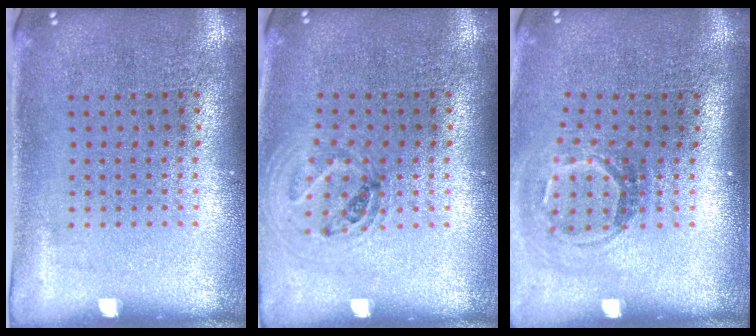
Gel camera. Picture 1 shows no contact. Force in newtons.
{"total": 1.0, "press": 1.0, "slide": 0.2}
{"total": 1.8, "press": 1.2, "slide": 1.3}